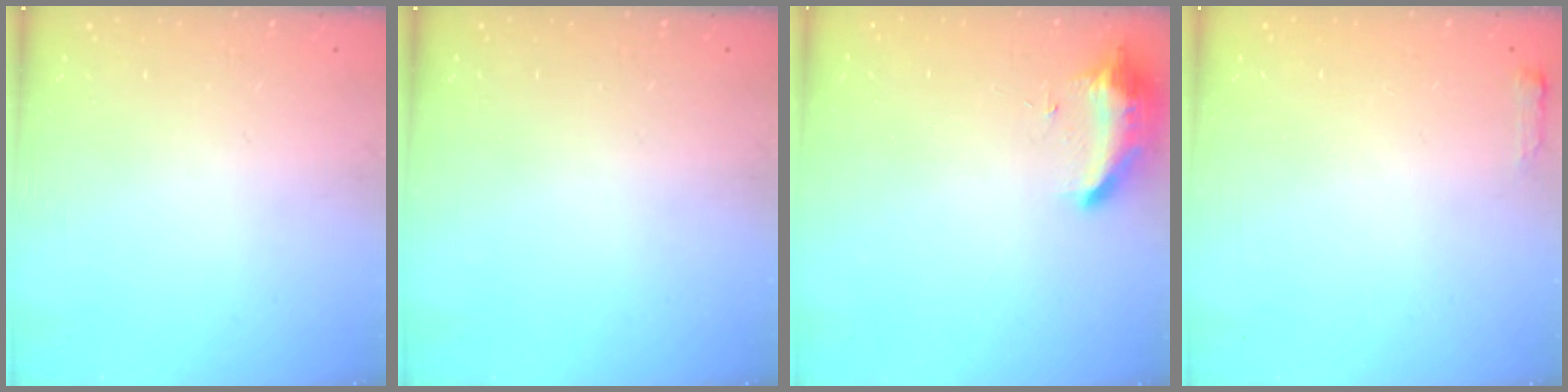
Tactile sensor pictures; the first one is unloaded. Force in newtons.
{"total": 0.0}
{"total": 9.1, "press": 9.1, "slide": 0.0}
{"total": 2.7, "press": 2.6, "slide": 0.5}